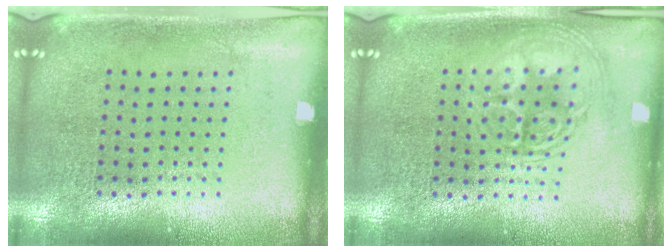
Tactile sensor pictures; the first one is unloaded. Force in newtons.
{"total": 3.0, "press": 3.0, "slide": 0.4}